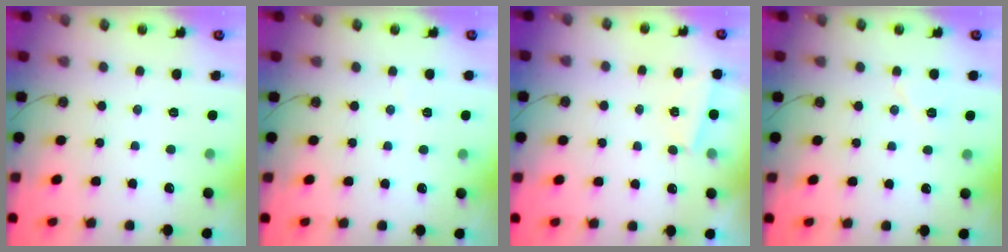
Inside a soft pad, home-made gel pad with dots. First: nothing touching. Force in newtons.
{"total": 1.6, "press": 1.4, "slide": 0.6}
{"total": 1.5, "press": 1.4, "slide": 0.5}
{"total": 6.4, "press": 6.4, "slide": 0.6}